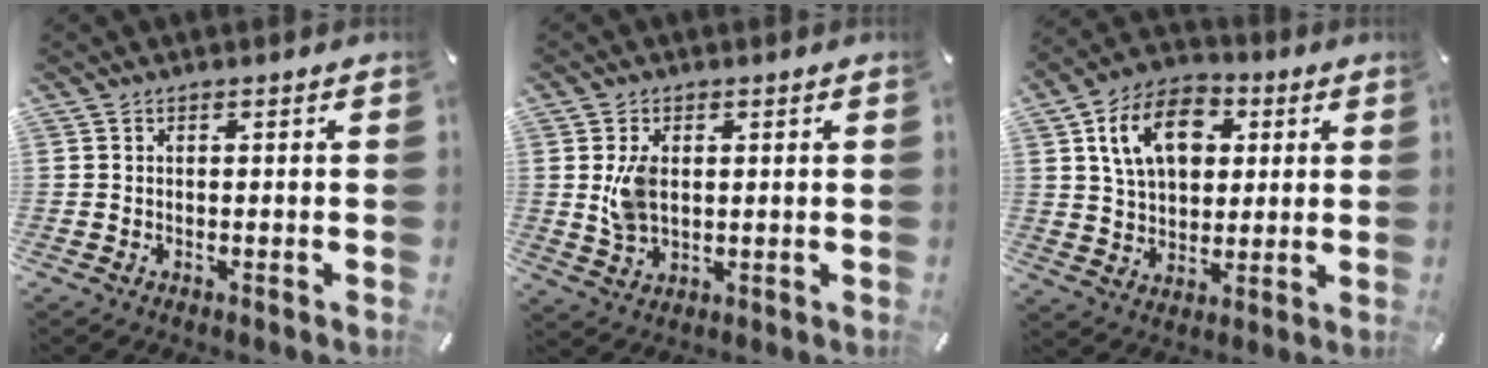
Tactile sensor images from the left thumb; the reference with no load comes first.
{"total": 6.6, "force": [1.0, 4.4, 4.8], "torque": [-0.100, 0.000, 0.018]}
{"total": 13.7, "force": [4.5, 10.0, 8.2], "torque": [-0.145, 0.005, 0.081]}